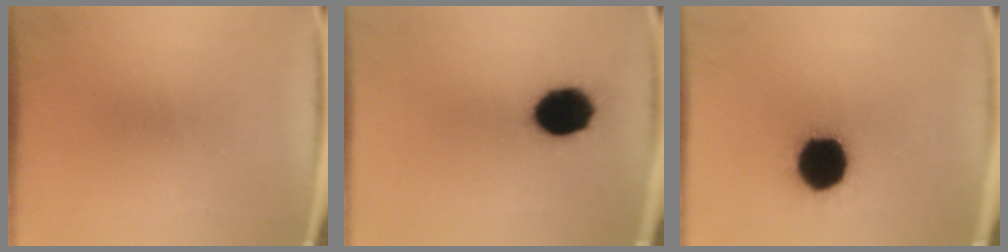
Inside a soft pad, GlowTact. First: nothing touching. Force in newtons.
{"total": 14.1}
{"total": 18.5}